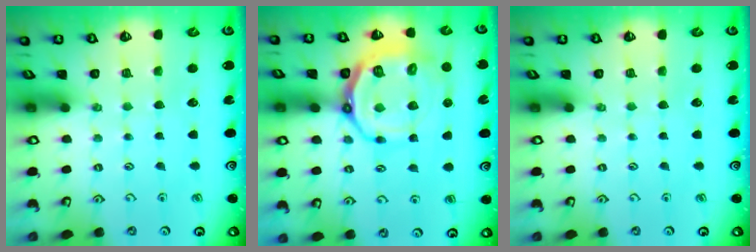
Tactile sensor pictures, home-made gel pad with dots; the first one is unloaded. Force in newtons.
{"total": 14.9, "press": 14.5, "slide": 3.3}
{"total": 0.0}